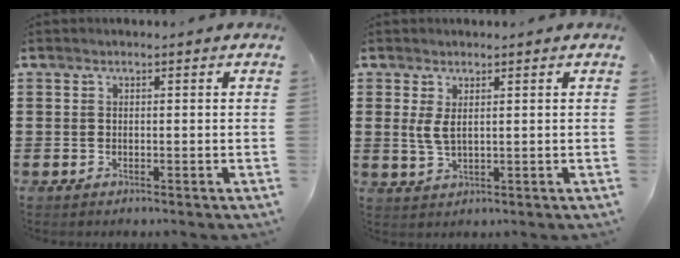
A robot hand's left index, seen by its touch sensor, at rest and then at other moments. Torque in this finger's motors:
{"motor_torque": [0.54, -0.27, 0.27, 0.06]}